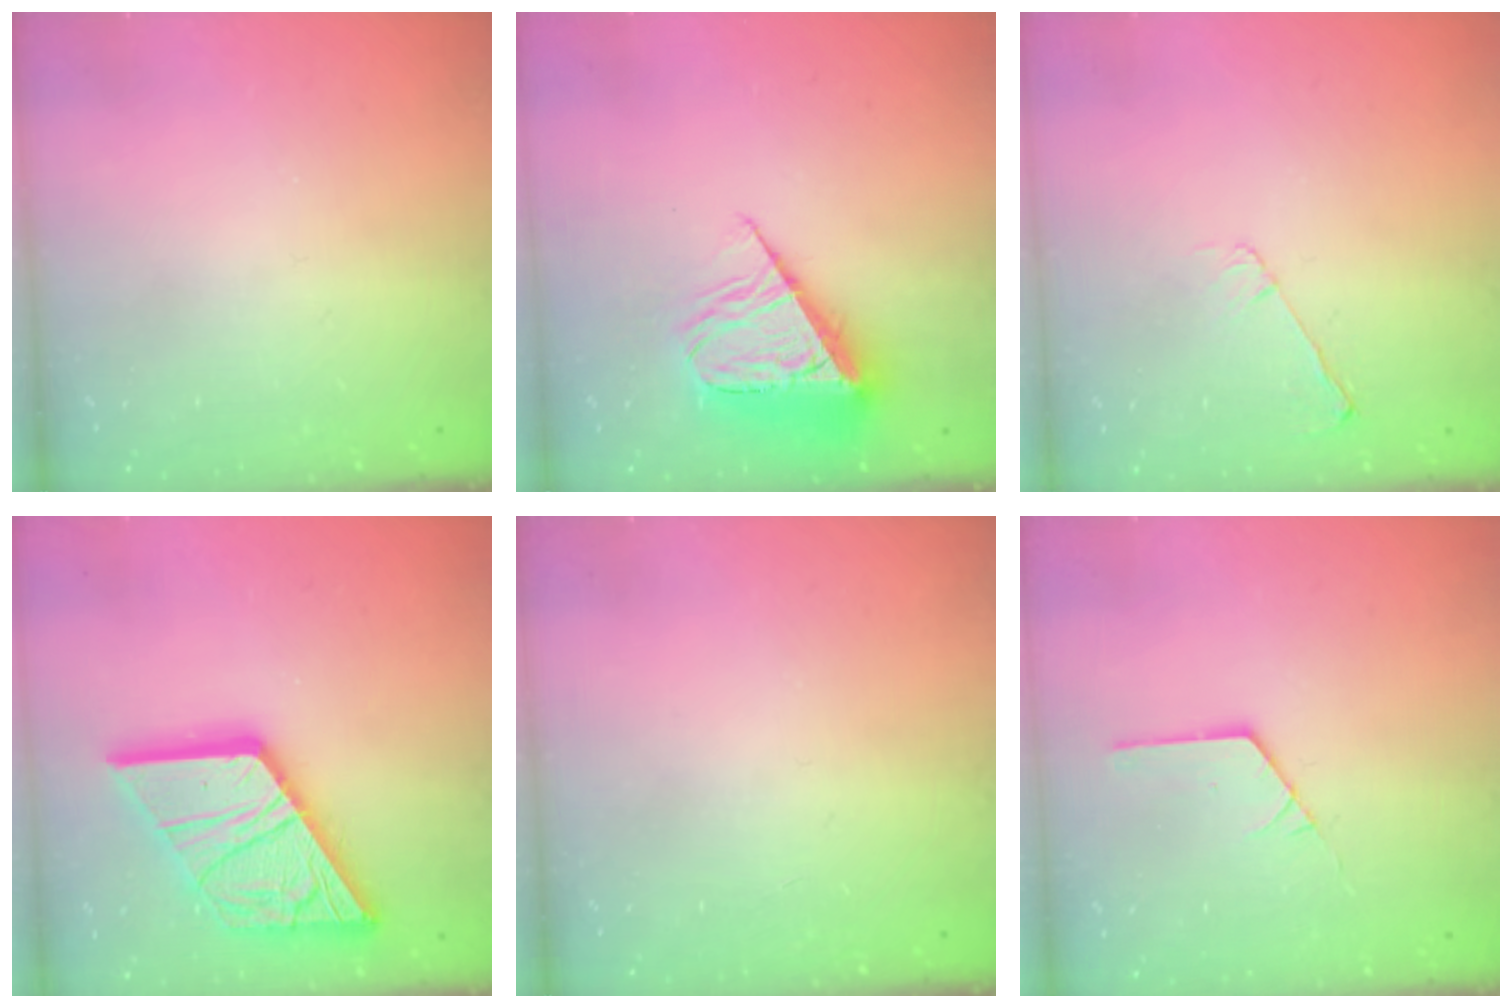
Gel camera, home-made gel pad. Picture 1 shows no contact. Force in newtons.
{"total": 11.7, "press": 11.7, "slide": 0.5}
{"total": 3.6, "press": 3.5, "slide": 0.5}
{"total": 25.6, "press": 25.4, "slide": 2.9}
{"total": 0.0}
{"total": 1.8, "press": 1.8, "slide": 0.0}